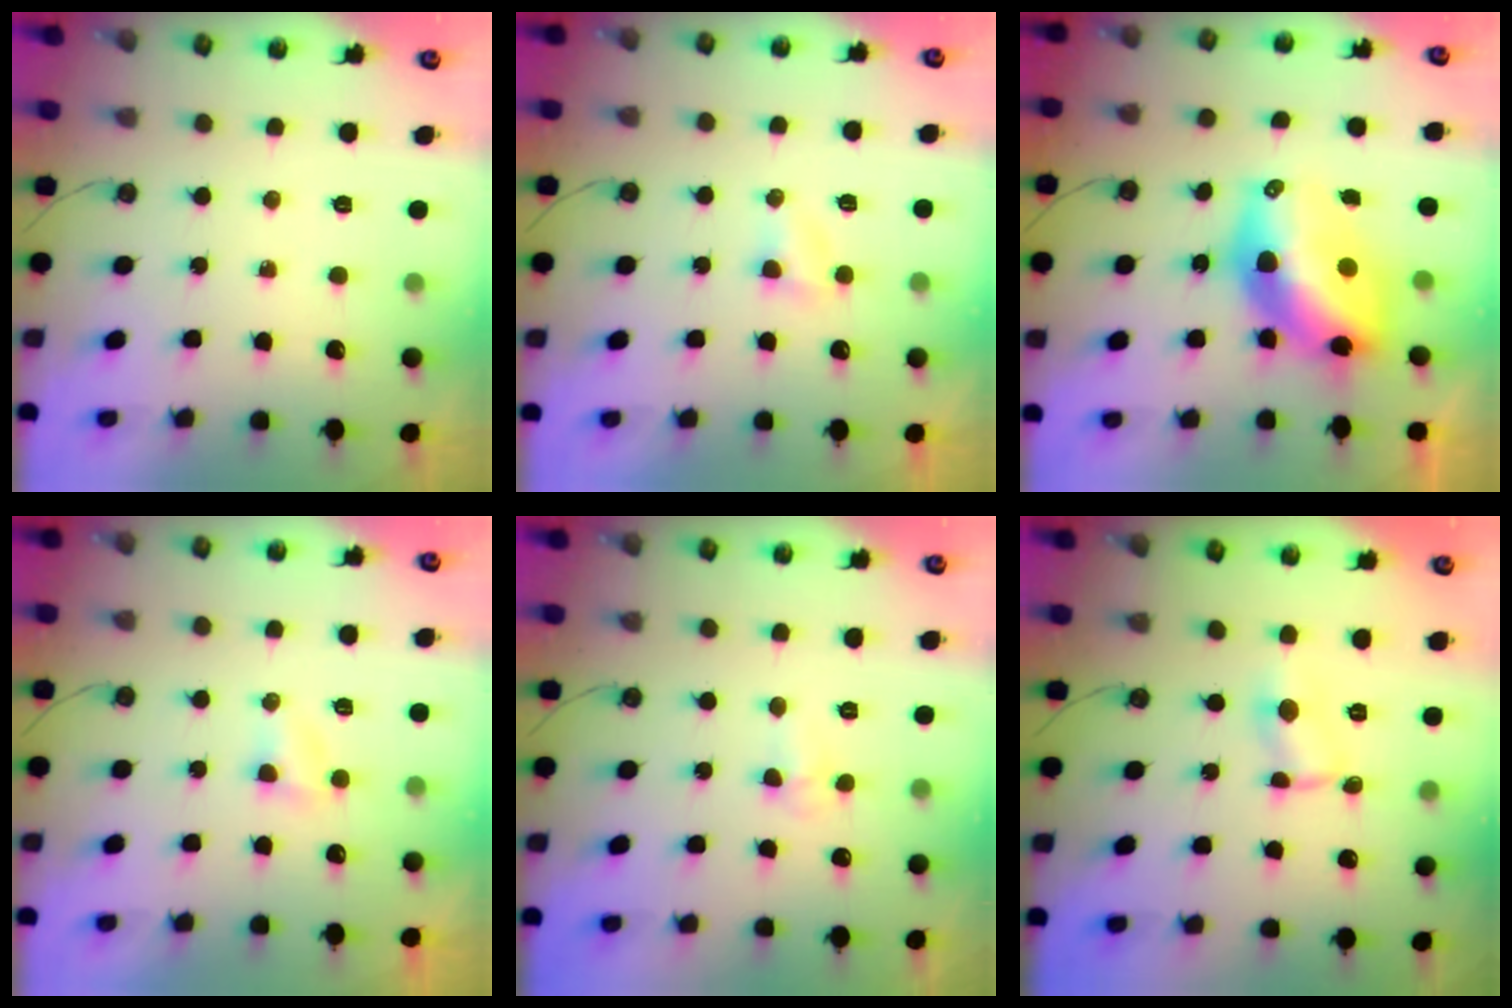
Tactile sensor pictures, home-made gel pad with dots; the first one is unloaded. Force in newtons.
{"total": 3.0, "press": 3.0, "slide": 0.3}
{"total": 13.7, "press": 13.6, "slide": 1.3}
{"total": 3.0, "press": 3.0, "slide": 0.3}
{"total": 4.0, "press": 2.2, "slide": 3.4}
{"total": 2.0, "press": 2.0, "slide": 0.1}